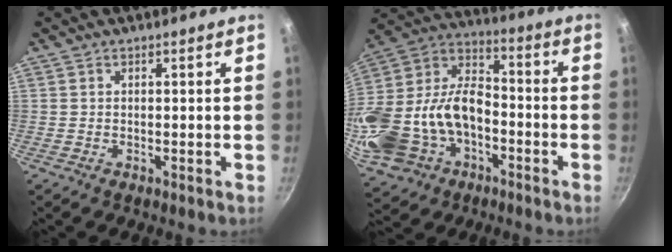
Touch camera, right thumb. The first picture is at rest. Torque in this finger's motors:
{"motor_torque": [2.51, 2.50, 1.39, -1.38, 0.27]}